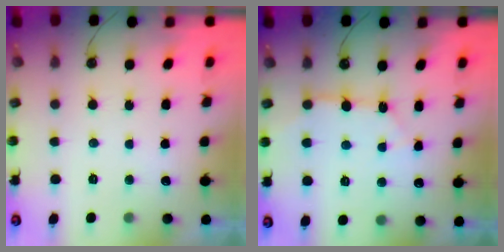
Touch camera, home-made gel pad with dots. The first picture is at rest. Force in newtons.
{"total": 5.1, "press": 5.1, "slide": 0.5}